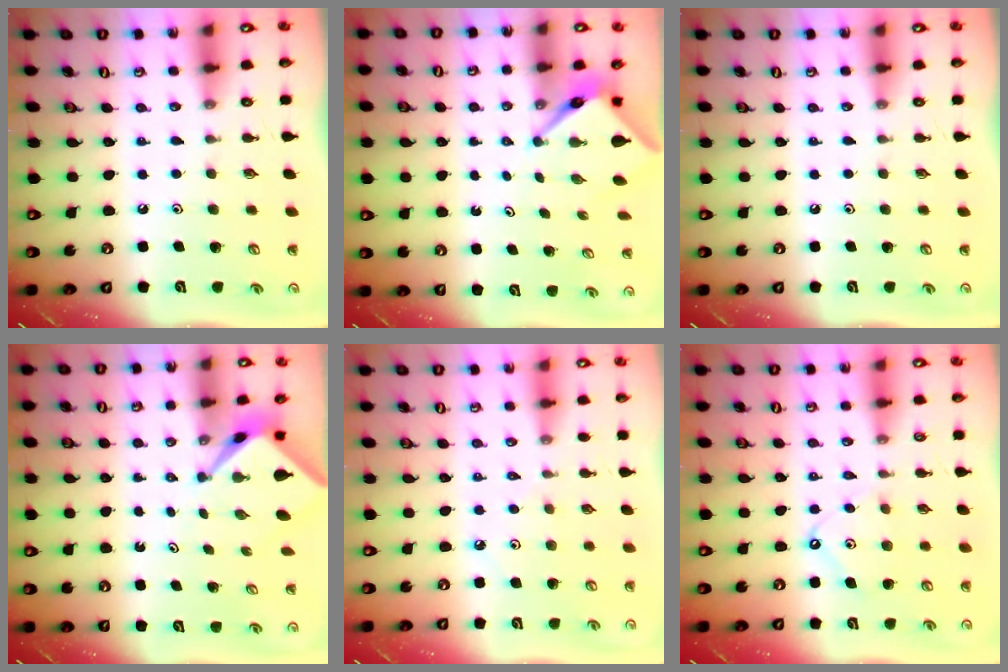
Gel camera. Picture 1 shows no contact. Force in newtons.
{"total": 4.3, "press": 4.3, "slide": 0.2}
{"total": 0.0}
{"total": 2.5, "press": 2.5, "slide": 0.2}
{"total": 4.1, "press": 4.0, "slide": 0.7}
{"total": 8.0, "press": 8.0, "slide": 0.8}